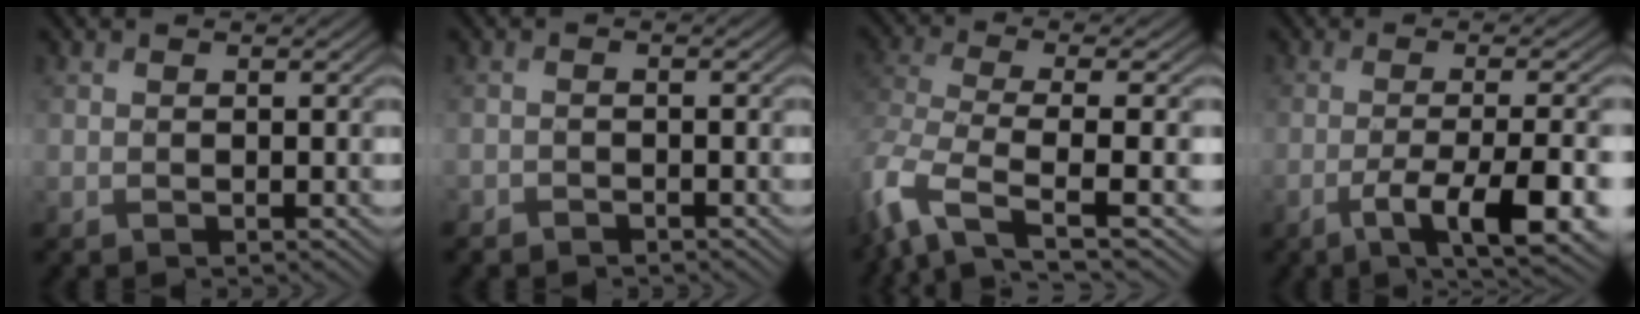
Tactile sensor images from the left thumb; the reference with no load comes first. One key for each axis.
{"total": 1.3, "fx": -1.2, "fy": 0.4, "fz": 0.2, "tx": -0.004, "ty": -0.002, "tz": -0.027}
{"total": 8.5, "fx": -3.4, "fy": 3.1, "fz": 7.2, "tx": -0.174, "ty": -0.018, "tz": -0.076}
{"total": 9.6, "fx": -4.3, "fy": 1.9, "fz": 8.3, "tx": -0.127, "ty": -0.002, "tz": -0.063}